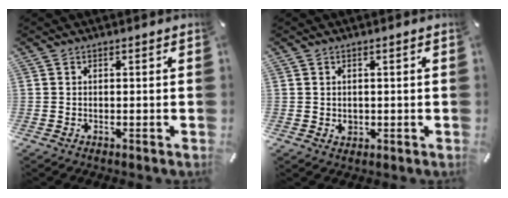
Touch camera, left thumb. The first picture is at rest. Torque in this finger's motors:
{"motor_torque": [0.01, 0.01, 0.00, 0.00, 0.00]}